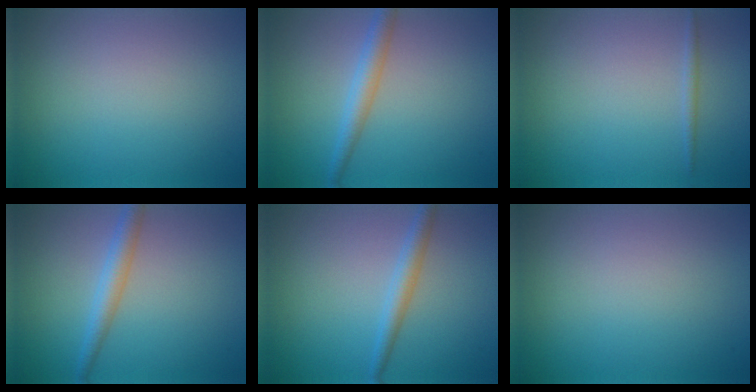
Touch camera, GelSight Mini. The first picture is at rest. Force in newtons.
{"total": 2.6, "press": 2.6, "slide": 0.1}
{"total": 0.7, "press": 0.7, "slide": 0.0}
{"total": 2.6, "press": 2.6, "slide": 0.1}
{"total": 2.1, "press": 2.1, "slide": 0.1}
{"total": 0.0}